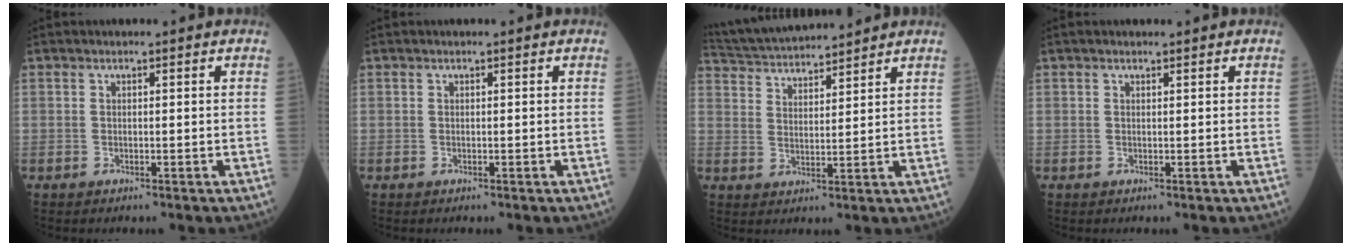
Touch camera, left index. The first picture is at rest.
{"total": 0.0}
{"total": 11.6, "force": [11.1, 0.9, 3.4], "torque": [-0.077, 0.024, 0.192]}
{"total": 0.6, "force": [0.5, 0.2, 0.3], "torque": [-0.008, 0.005, 0.006]}